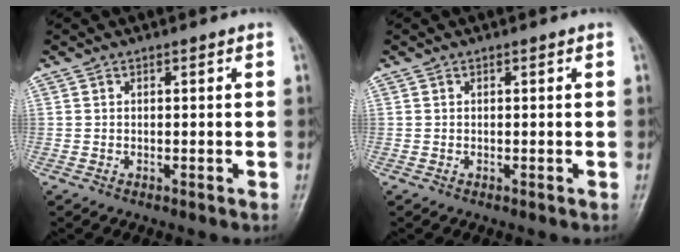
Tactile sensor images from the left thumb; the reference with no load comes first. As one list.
[{"total": 0.0}]